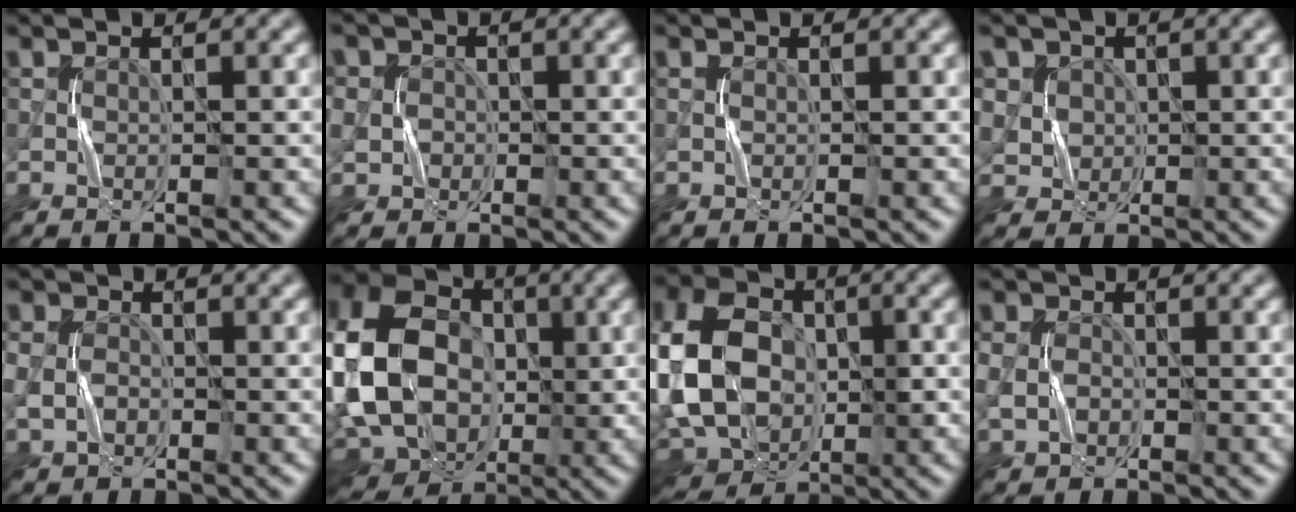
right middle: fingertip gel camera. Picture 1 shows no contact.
{"total": 2.9, "force": [0.0, 2.7, 0.9], "torque": [-0.008, 0.010, -0.010]}
{"total": 0.0}
{"total": 4.0, "force": [1.5, 3.6, 0.9], "torque": [-0.028, 0.018, 0.023]}
{"total": 2.3, "force": [-0.4, 2.0, 1.1], "torque": [-0.024, -0.001, -0.010]}
{"total": 18.3, "force": [-1.7, 13.9, 11.8], "torque": [-0.250, 0.025, -0.056]}
{"total": 15.4, "force": [-1.8, 11.1, 10.5], "torque": [-0.213, 0.005, -0.027]}
{"total": 2.5, "force": [-0.3, 2.2, 1.2], "torque": [-0.022, -0.002, -0.007]}